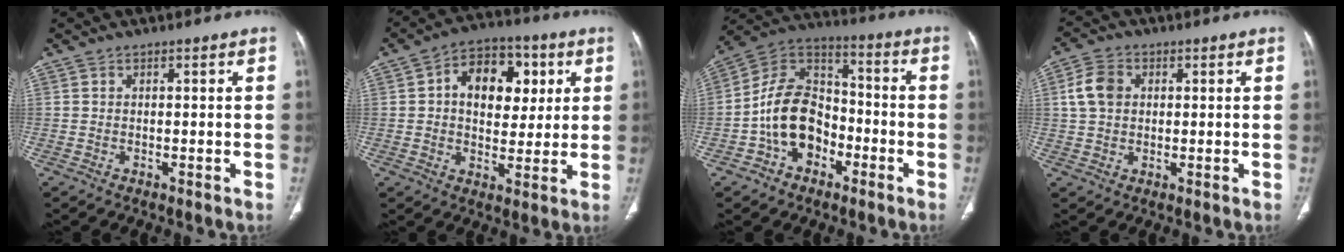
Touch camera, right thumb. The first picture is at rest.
{"total": 13.9, "force": [3.2, 9.3, 9.7], "torque": [-0.102, 0.006, 0.045]}
{"total": 14.6, "force": [-4.7, 10.5, 9.0], "torque": [-0.133, 0.053, -0.092]}
{"total": 6.1, "force": [1.3, 4.6, 3.8], "torque": [-0.070, 0.007, 0.022]}